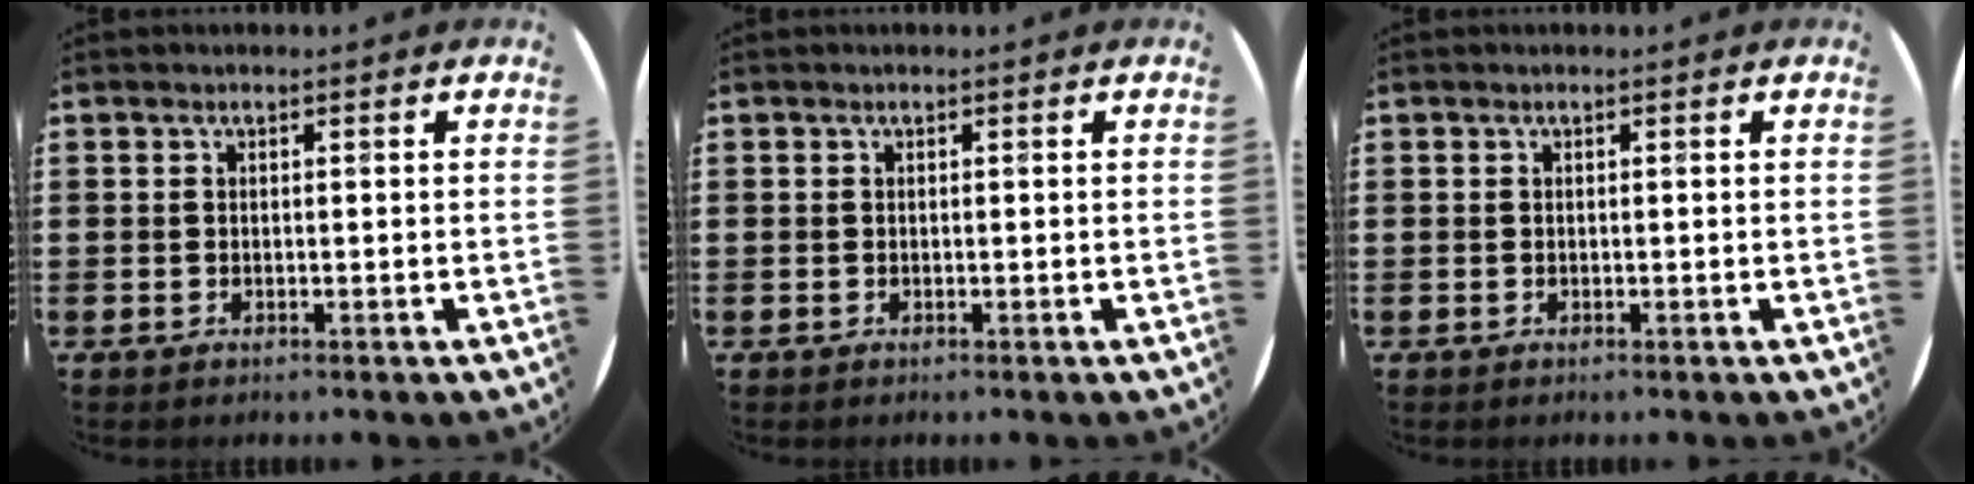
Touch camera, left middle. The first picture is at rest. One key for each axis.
{"total": 0.0}
{"total": 0.0}